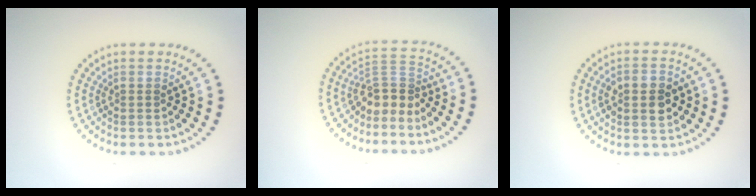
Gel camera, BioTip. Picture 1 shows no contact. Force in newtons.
{"total": 2.9, "press": 2.1, "slide": 2.0}
{"total": 3.7, "press": 3.7, "slide": 0.2}